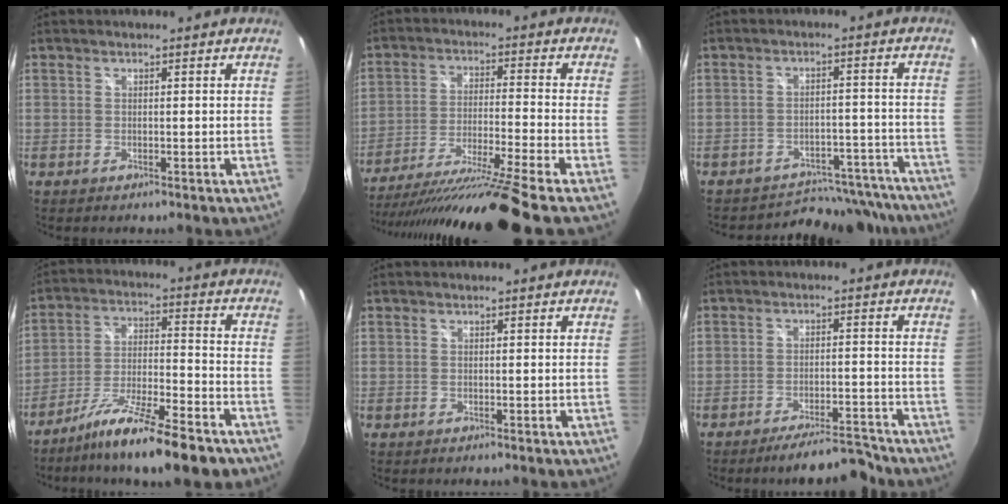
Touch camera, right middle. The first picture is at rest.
{"total": 19.1, "force": [-15.8, -2.7, 10.3], "torque": [-0.185, -0.047, -0.263]}
{"total": 16.5, "force": [-15.1, 6.1, 2.7], "torque": [-0.048, 0.037, -0.178]}
{"total": 16.1, "force": [-12.2, 2.2, 10.4], "torque": [-0.188, -0.029, -0.201]}
{"total": 0.0}
{"total": 7.9, "force": [-7.2, 1.0, 3.2], "torque": [-0.059, 0.008, -0.104]}